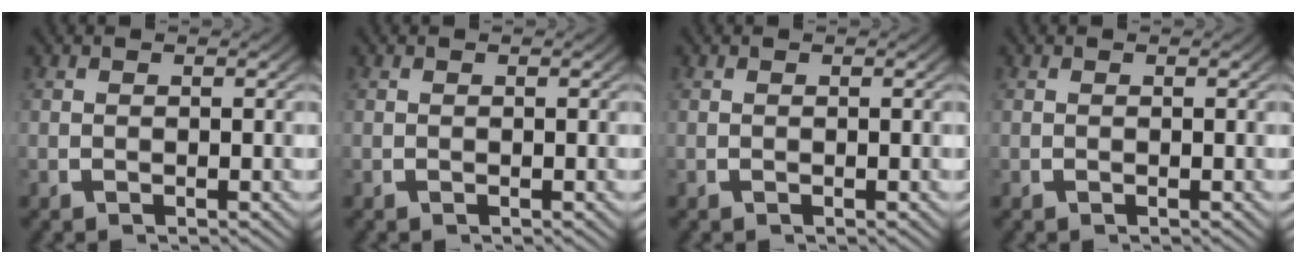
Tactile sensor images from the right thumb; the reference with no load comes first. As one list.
[{"total": 0.0}, {"total": 0.0}, {"total": 0.0}]